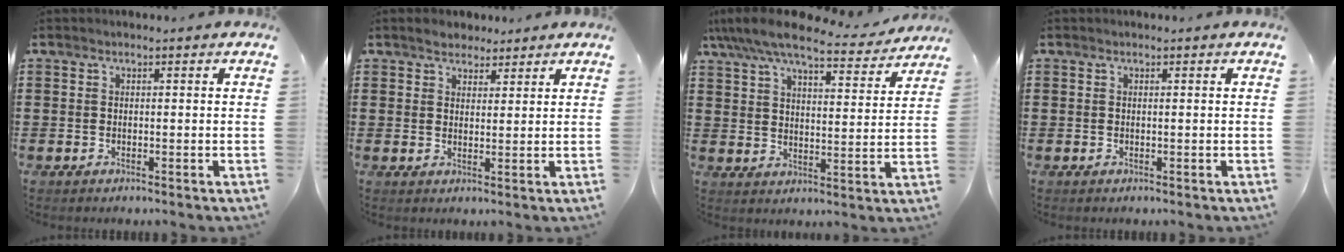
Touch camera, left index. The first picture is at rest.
{"total": 2.6, "force": [2.2, 1.3, 0.0], "torque": [-0.009, 0.010, 0.042]}
{"total": 8.0, "force": [7.0, 1.2, 3.6], "torque": [-0.099, -0.037, 0.121]}
{"total": 0.0}